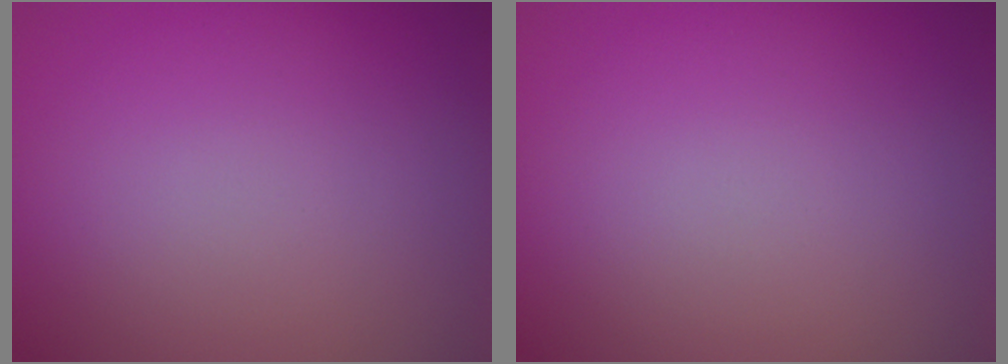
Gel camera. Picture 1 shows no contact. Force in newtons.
{"total": 0.0}